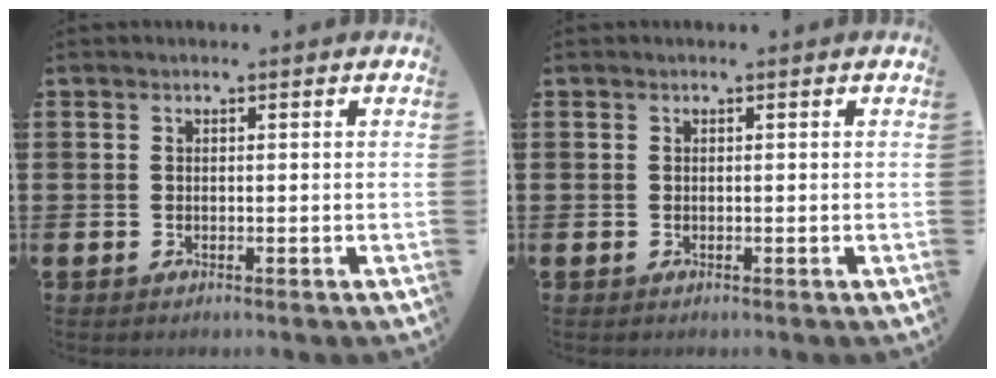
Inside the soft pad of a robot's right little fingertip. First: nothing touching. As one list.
[{"total": 0.0}]